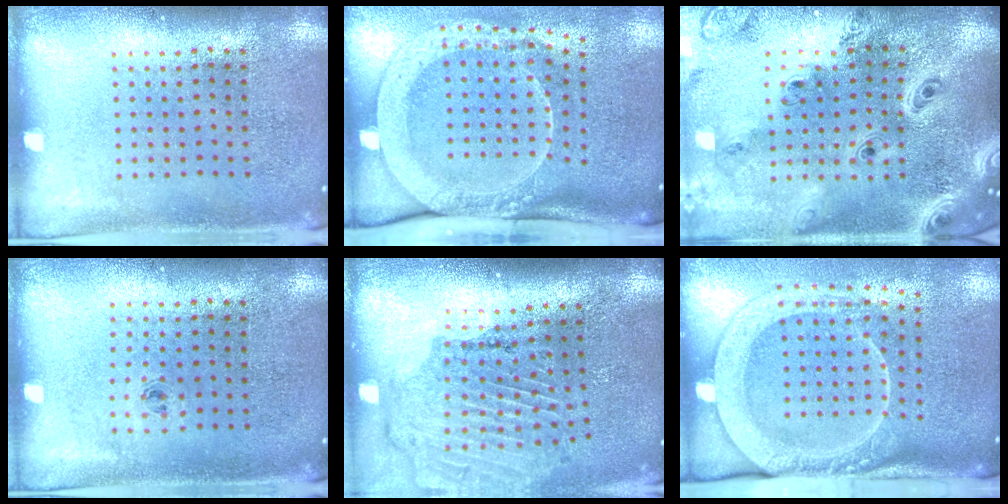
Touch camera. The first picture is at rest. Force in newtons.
{"total": 3.1, "press": 2.2, "slide": 2.1}
{"total": 4.1, "press": 3.1, "slide": 2.7}
{"total": 0.5, "press": 0.3, "slide": 0.4}
{"total": 1.7, "press": 1.7, "slide": 0.3}
{"total": 2.7, "press": 2.1, "slide": 1.6}